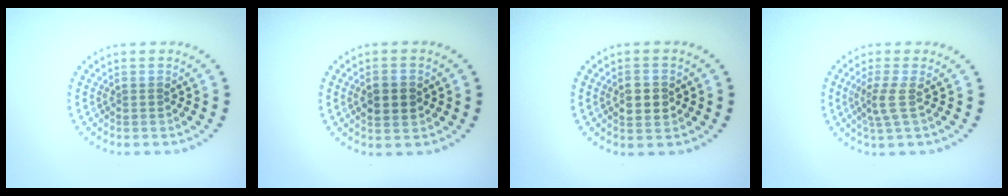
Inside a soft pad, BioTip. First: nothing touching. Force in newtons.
{"total": 2.6, "press": 2.6, "slide": 0.2}
{"total": 2.8, "press": 2.8, "slide": 0.2}
{"total": 2.2, "press": 1.6, "slide": 1.5}